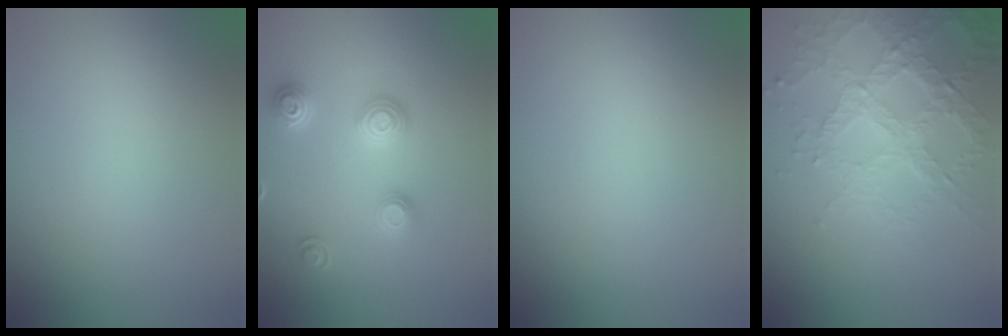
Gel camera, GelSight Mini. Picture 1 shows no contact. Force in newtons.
{"total": 2.9, "press": 2.7, "slide": 1.1}
{"total": 0.0}
{"total": 5.1, "press": 4.4, "slide": 2.5}